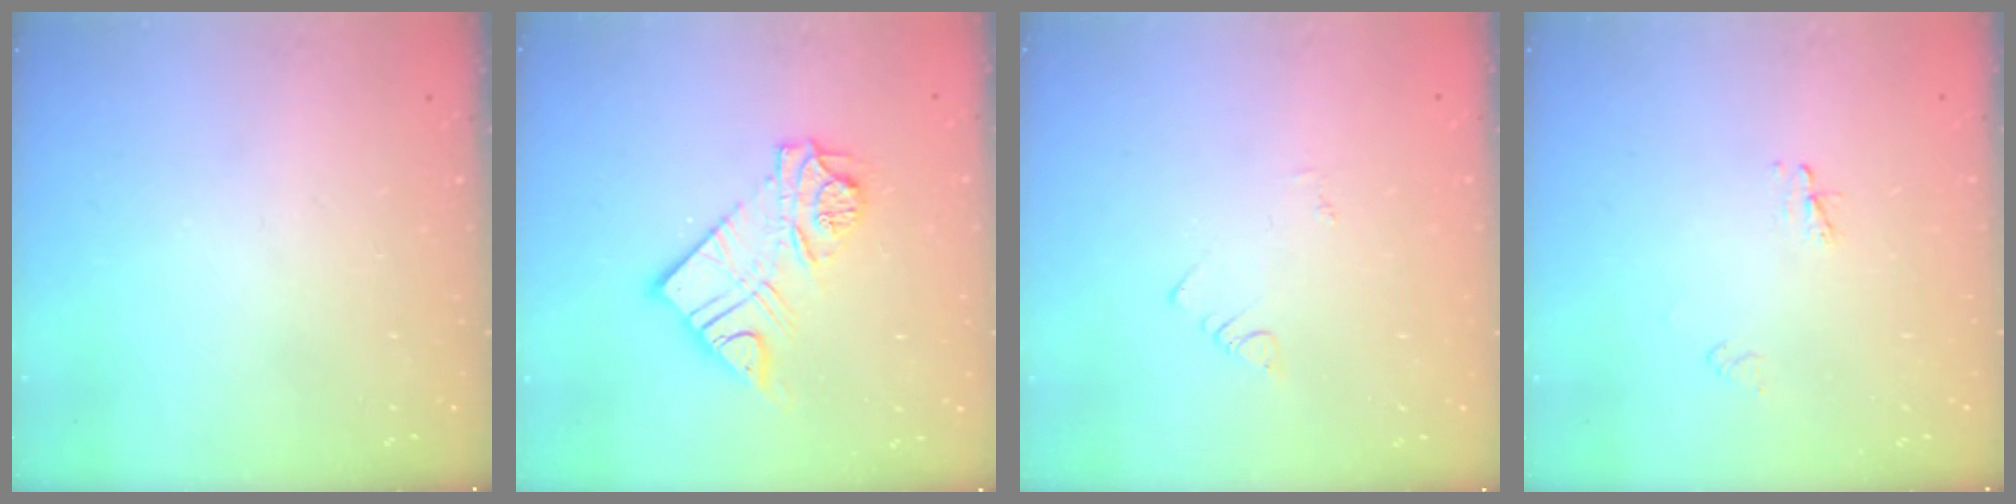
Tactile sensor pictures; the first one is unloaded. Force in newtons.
{"total": 14.2, "press": 14.1, "slide": 1.6}
{"total": 1.1, "press": 1.1, "slide": 0.3}
{"total": 2.3, "press": 2.3, "slide": 0.3}